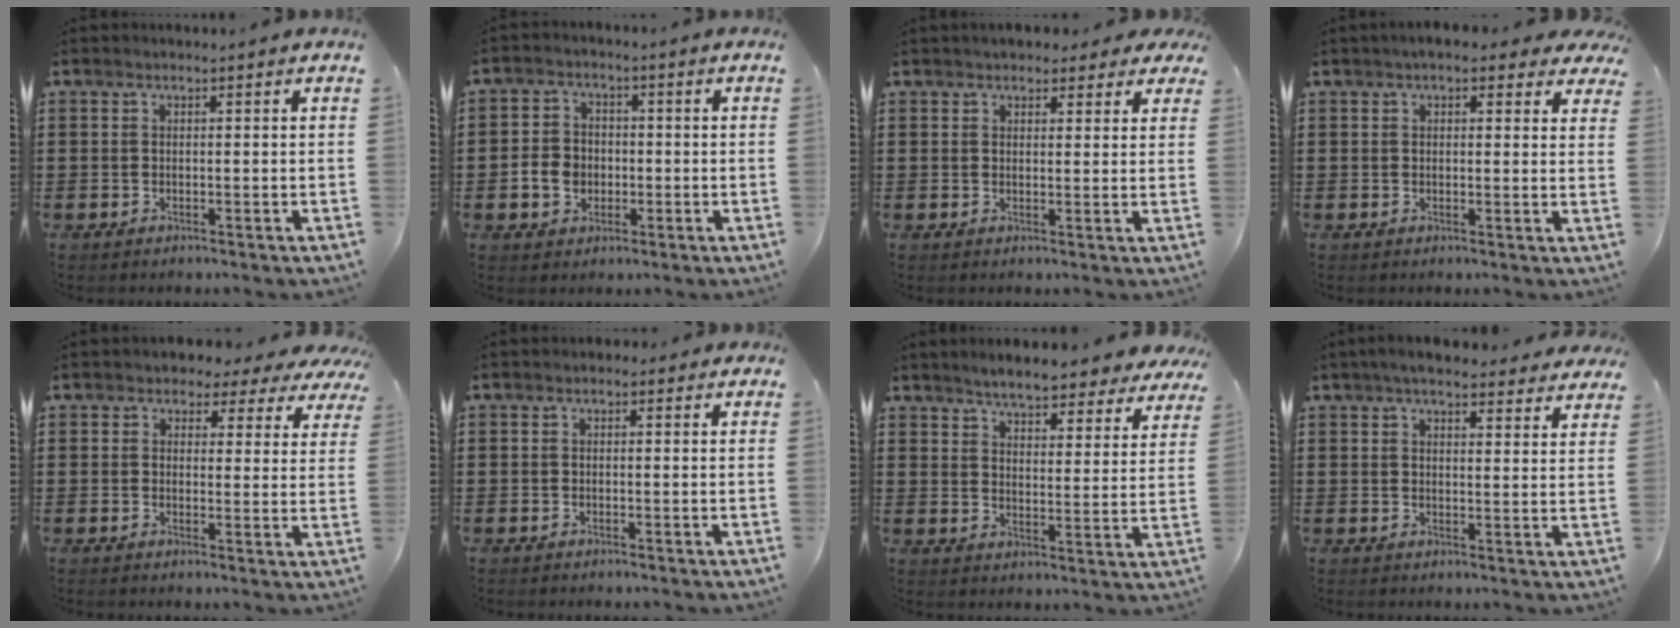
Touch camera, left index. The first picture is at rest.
{"total": 4.6, "force": [-1.2, 3.8, 2.3], "torque": [-0.057, 0.006, -0.026]}
{"total": 2.8, "force": [2.3, 1.4, 0.7], "torque": [-0.016, 0.002, 0.039]}
{"total": 3.4, "force": [2.6, 1.3, 1.7], "torque": [-0.035, -0.001, 0.044]}
{"total": 3.0, "force": [2.3, 1.8, 0.8], "torque": [-0.023, -0.006, 0.037]}
{"total": 0.6, "force": [-0.1, 0.5, 0.3], "torque": [-0.007, 0.003, -0.003]}
{"total": 5.2, "force": [5.1, 0.1, 1.1], "torque": [-0.036, -0.029, 0.088]}
{"total": 5.3, "force": [4.7, 1.0, 2.2], "torque": [-0.056, -0.006, 0.086]}